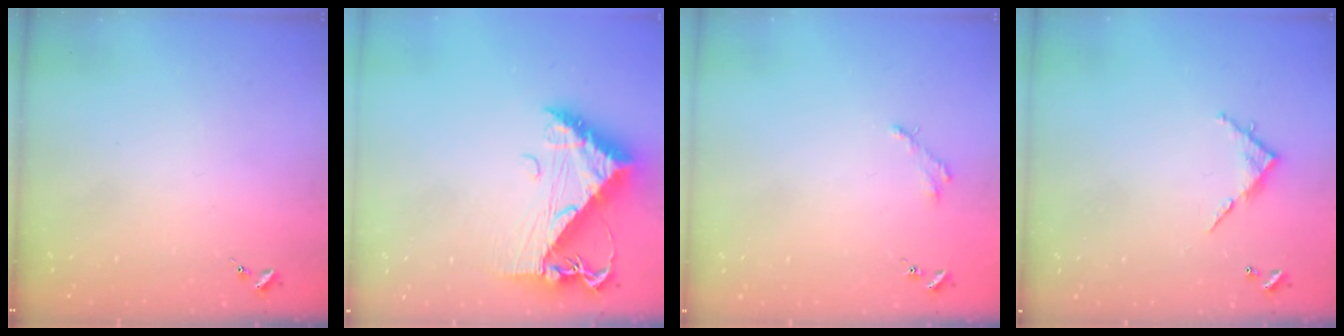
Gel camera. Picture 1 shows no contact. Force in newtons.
{"total": 11.4, "press": 11.3, "slide": 1.4}
{"total": 2.5, "press": 2.5, "slide": 0.2}
{"total": 5.7, "press": 5.7, "slide": 0.4}